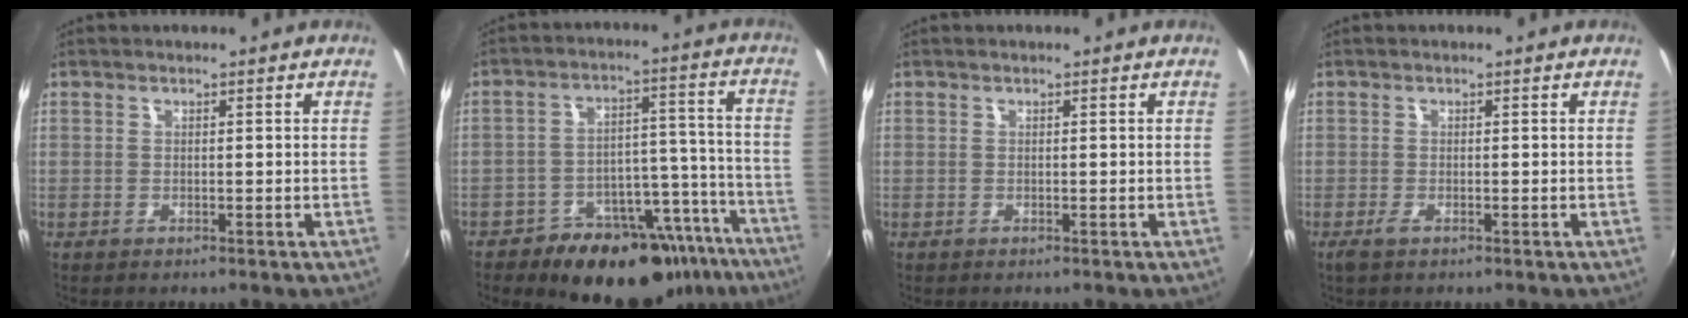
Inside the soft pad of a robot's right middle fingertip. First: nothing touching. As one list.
[{"total": 20.0, "force": [-14.9, 10.7, 8.0], "torque": [-0.120, 0.051, -0.185]}, {"total": 0.0}, {"total": 1.9, "force": [-1.2, 0.0, 1.5], "torque": [-0.031, -0.008, -0.026]}]